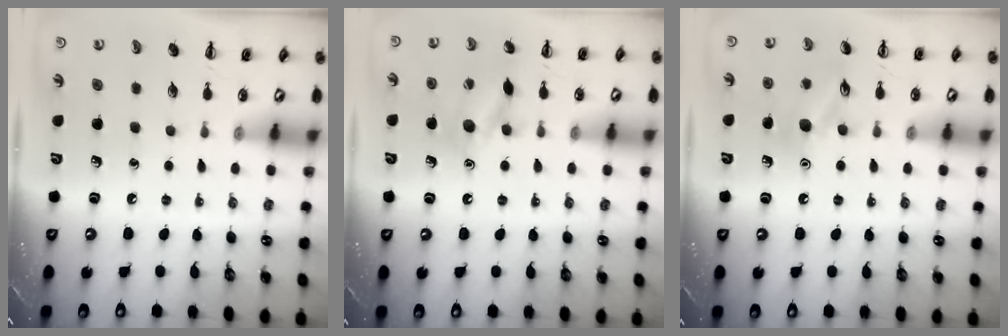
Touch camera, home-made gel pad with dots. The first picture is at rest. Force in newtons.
{"total": 11.5, "press": 11.4, "slide": 1.6}
{"total": 10.5, "press": 10.4, "slide": 0.9}